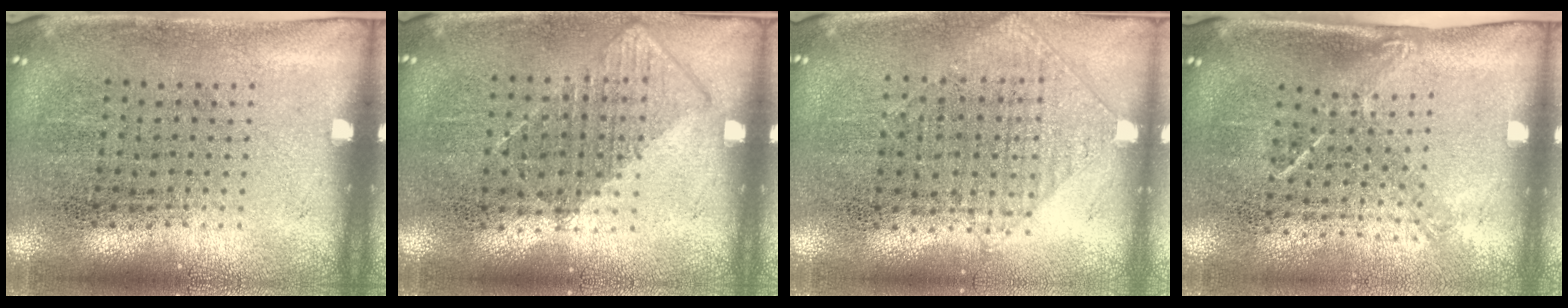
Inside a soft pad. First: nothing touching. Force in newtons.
{"total": 0.8, "press": 0.7, "slide": 0.4}
{"total": 0.9, "press": 0.8, "slide": 0.3}
{"total": 1.4, "press": 1.0, "slide": 1.0}